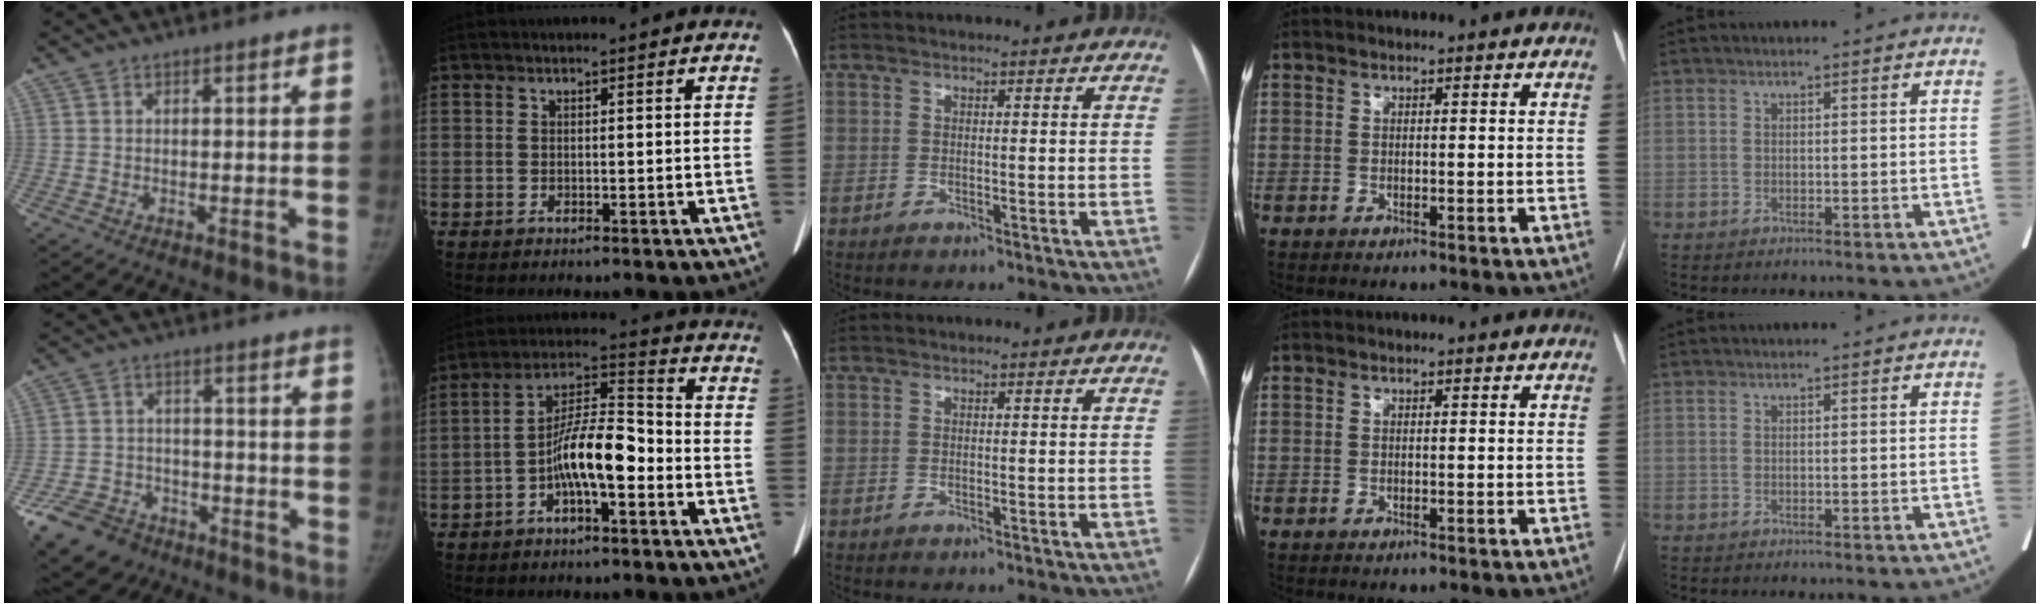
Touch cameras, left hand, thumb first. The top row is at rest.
{"thumb": {"total": 10.8, "force": [-7.4, 7.1, 3.2], "torque": [-0.058, 0.036, -0.125]}, "index": {"total": 10.0, "force": [-3.8, 2.5, 8.9], "torque": [-0.170, 0.023, -0.067]}}